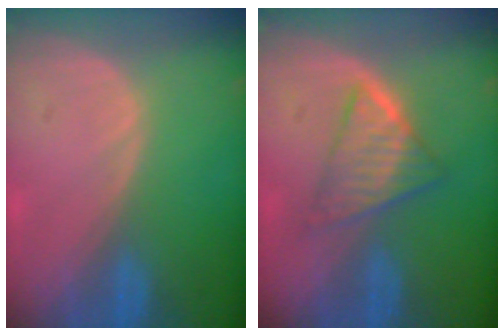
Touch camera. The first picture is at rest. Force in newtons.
{"total": 5.8, "press": 5.5, "slide": 1.7}